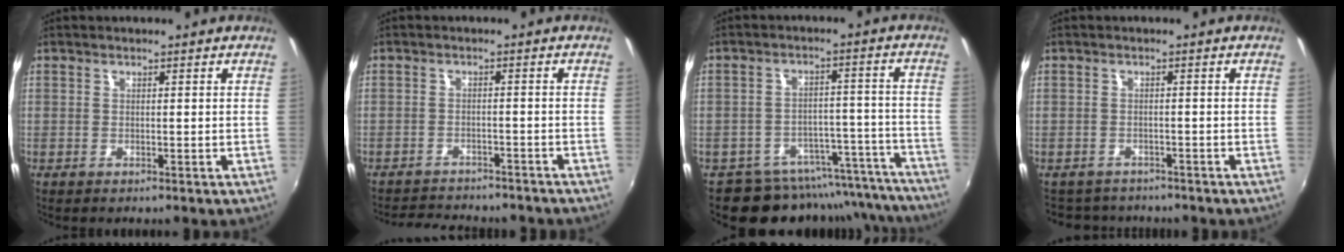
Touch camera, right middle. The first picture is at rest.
{"total": 10.1, "force": [-9.1, 2.8, 3.3], "torque": [-0.079, -0.009, -0.127]}
{"total": 16.8, "force": [-15.6, 5.8, 2.3], "torque": [-0.023, 0.054, -0.198]}
{"total": 4.8, "force": [-4.2, 2.3, 0.4], "torque": [-0.021, -0.002, -0.068]}